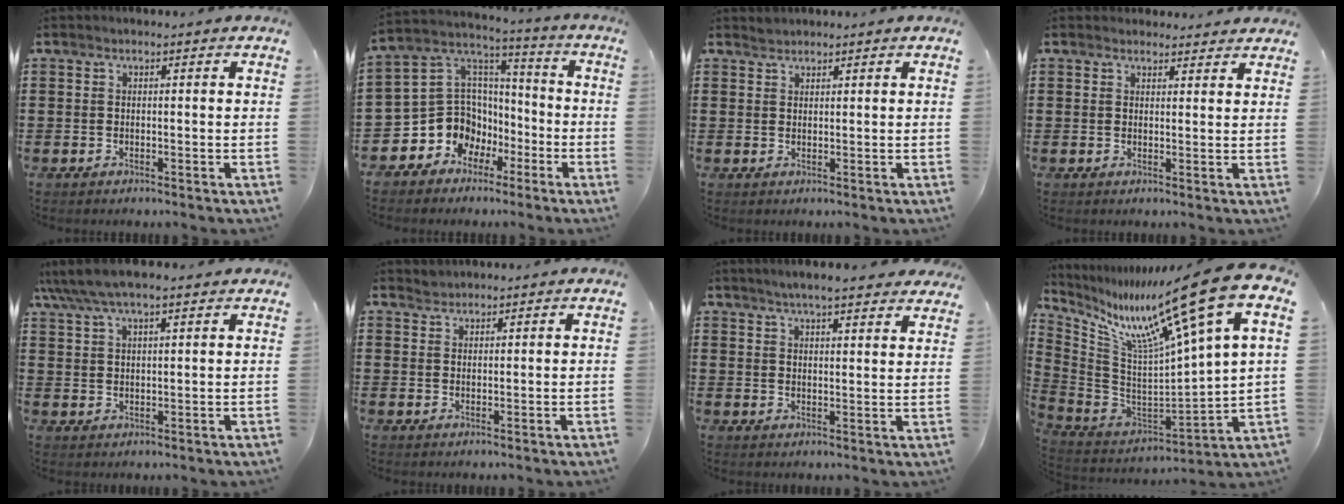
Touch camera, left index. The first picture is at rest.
{"total": 9.7, "force": [-3.6, 8.9, 1.9], "torque": [-0.087, -0.009, -0.063]}
{"total": 1.3, "force": [1.2, 0.4, 0.0], "torque": [-0.003, -0.001, 0.025]}
{"total": 2.2, "force": [2.1, 0.5, 0.1], "torque": [-0.007, -0.002, 0.042]}
{"total": 4.7, "force": [3.8, 1.1, 2.6], "torque": [-0.060, 0.000, 0.068]}
{"total": 1.4, "force": [1.3, 0.3, -0.3], "torque": [0.001, 0.001, 0.028]}
{"total": 4.5, "force": [4.2, 0.0, 1.5], "torque": [-0.042, -0.012, 0.077]}
{"total": 15.7, "force": [10.4, -0.2, 11.7], "torque": [-0.215, -0.084, 0.151]}